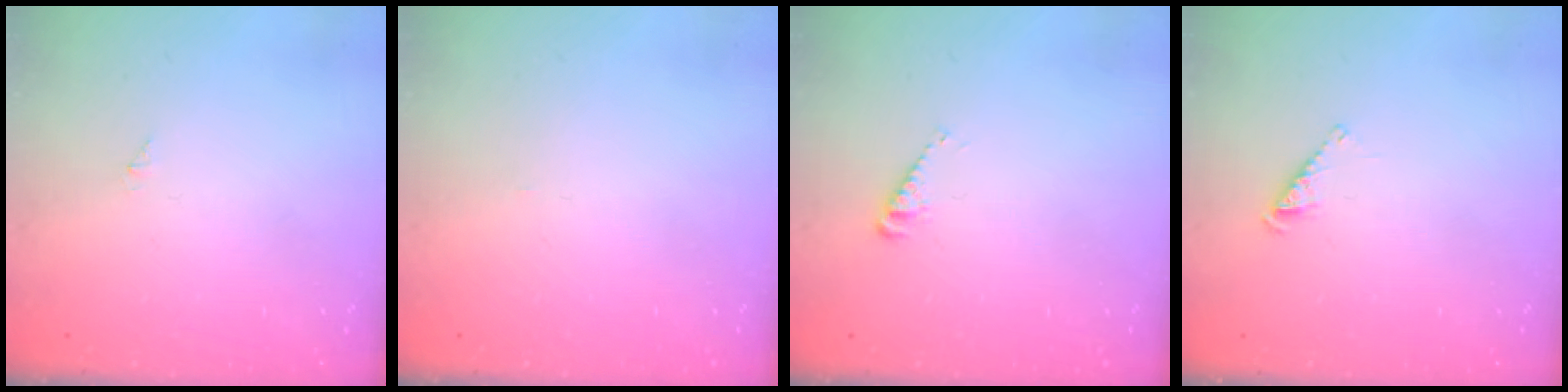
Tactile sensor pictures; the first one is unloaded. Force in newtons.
{"total": 0.0}
{"total": 3.5, "press": 3.5, "slide": 0.5}
{"total": 2.5, "press": 2.5, "slide": 0.5}